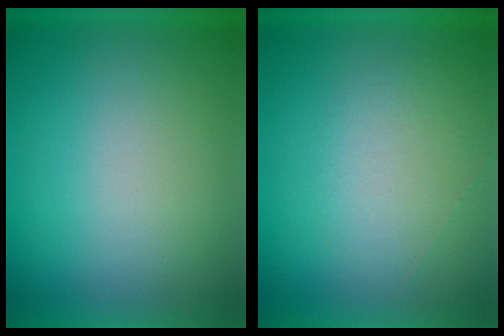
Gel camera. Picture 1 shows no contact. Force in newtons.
{"total": 1.0}